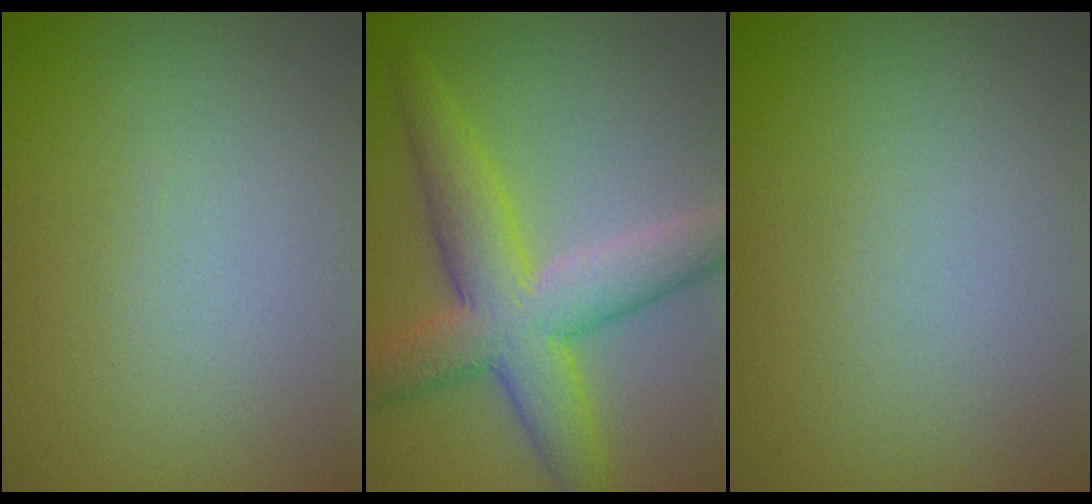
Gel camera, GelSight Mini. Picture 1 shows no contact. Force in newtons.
{"total": 7.5, "press": 7.5, "slide": 0.3}
{"total": 0.0}